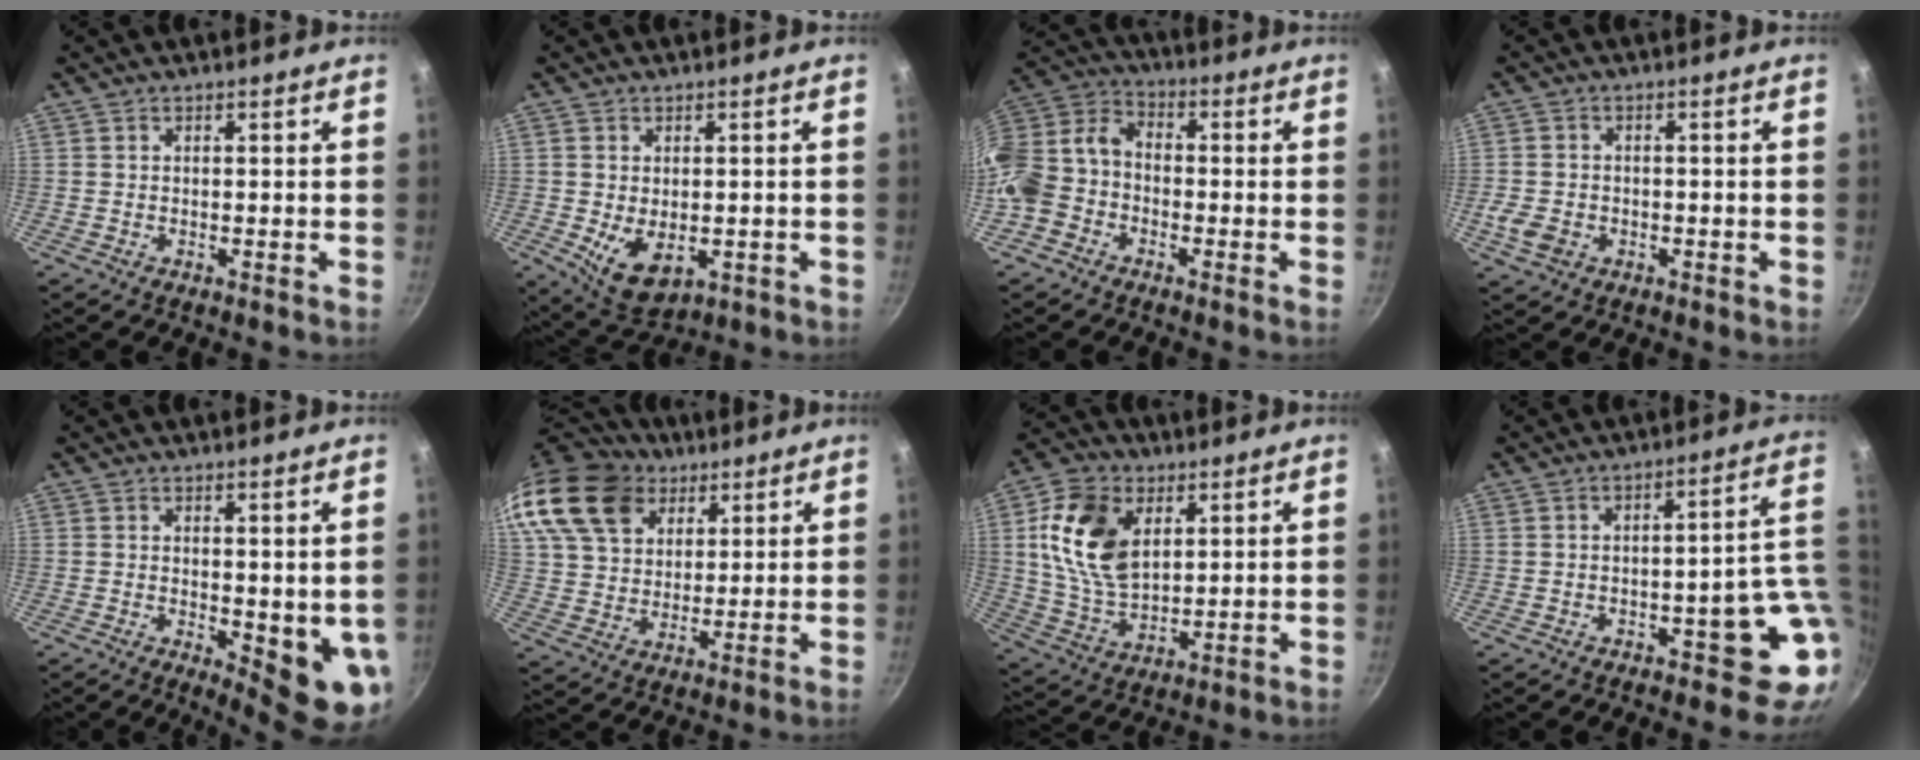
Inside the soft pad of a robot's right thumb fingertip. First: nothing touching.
{"total": 8.2, "force": [-1.2, 5.3, 6.1], "torque": [-0.090, -0.017, -0.001]}
{"total": 13.8, "force": [-4.2, 10.8, 7.6], "torque": [-0.148, 0.068, -0.105]}
{"total": 5.1, "force": [-1.5, 4.0, 2.7], "torque": [-0.049, 0.006, -0.025]}
{"total": 8.5, "force": [-0.2, 3.0, 8.0], "torque": [-0.094, -0.022, 0.005]}
{"total": 21.4, "force": [12.9, 14.3, 9.2], "torque": [-0.184, -0.002, 0.246]}
{"total": 16.0, "force": [4.6, 10.4, 11.2], "torque": [-0.193, -0.012, 0.093]}
{"total": 11.4, "force": [-1.3, 5.2, 10.0], "torque": [-0.063, 0.017, -0.009]}